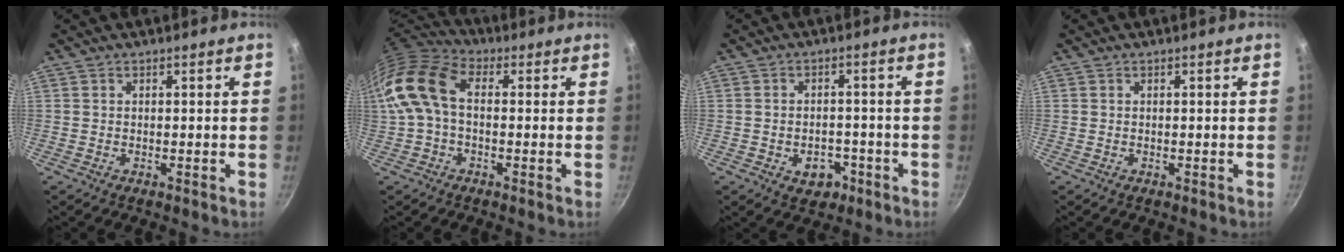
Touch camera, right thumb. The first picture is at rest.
{"total": 13.4, "force": [0.6, 8.5, 10.4], "torque": [-0.201, 0.032, -0.007]}
{"total": 5.3, "force": [-2.4, 3.8, 2.8], "torque": [-0.023, 0.019, -0.024]}
{"total": 0.0}